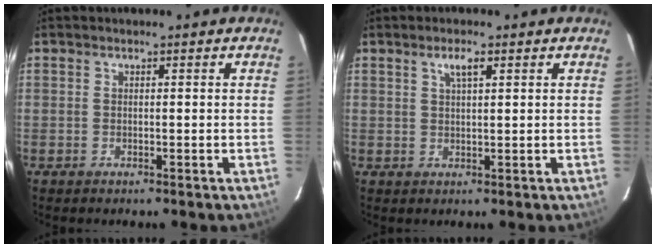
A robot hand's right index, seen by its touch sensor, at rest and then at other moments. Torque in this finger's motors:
{"motor_torque": [0.02, 0.00, 0.06, 0.04]}